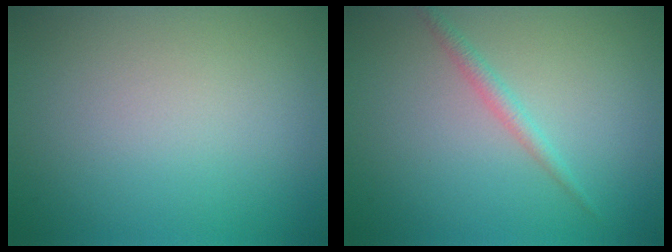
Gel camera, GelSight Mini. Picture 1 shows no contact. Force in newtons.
{"total": 1.4, "press": 1.4, "slide": 0.0}